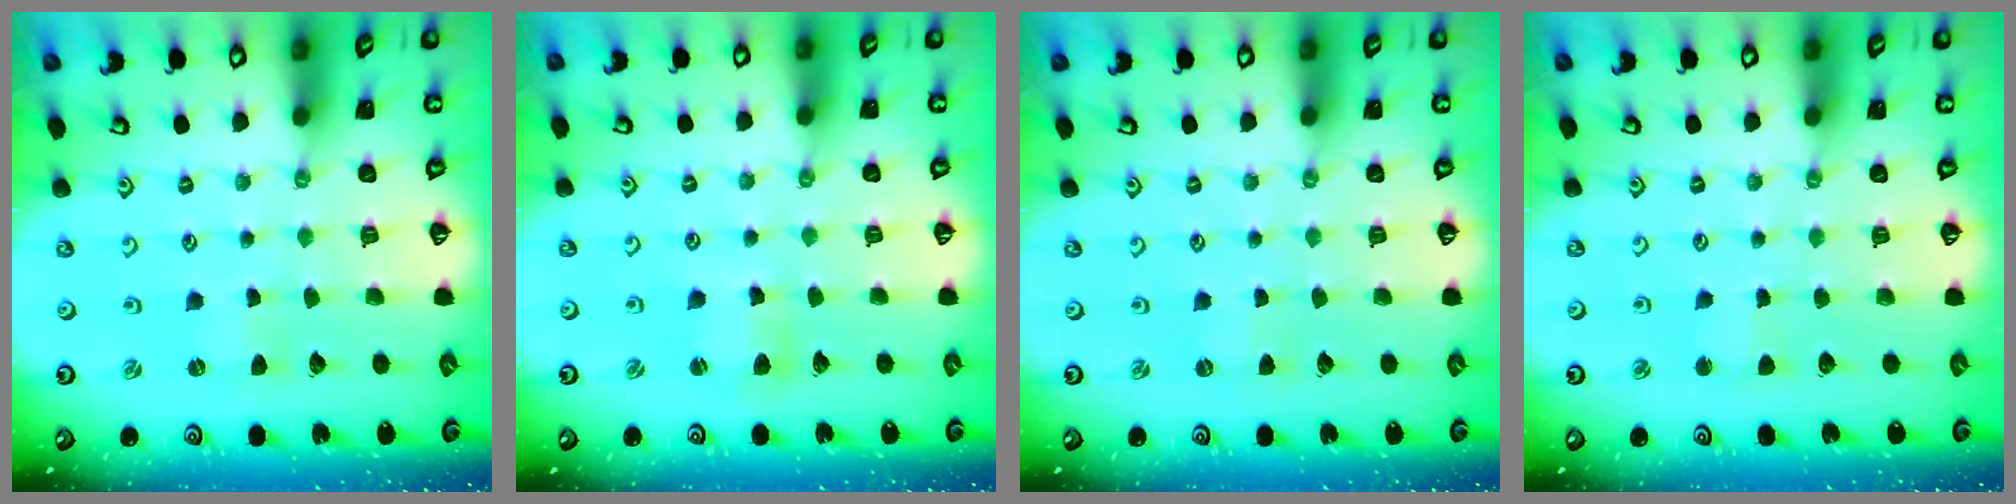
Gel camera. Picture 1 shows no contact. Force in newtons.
{"total": 3.7, "press": 3.7, "slide": 0.5}
{"total": 0.7, "press": 0.7, "slide": 0.3}
{"total": 2.1, "press": 2.1, "slide": 0.2}